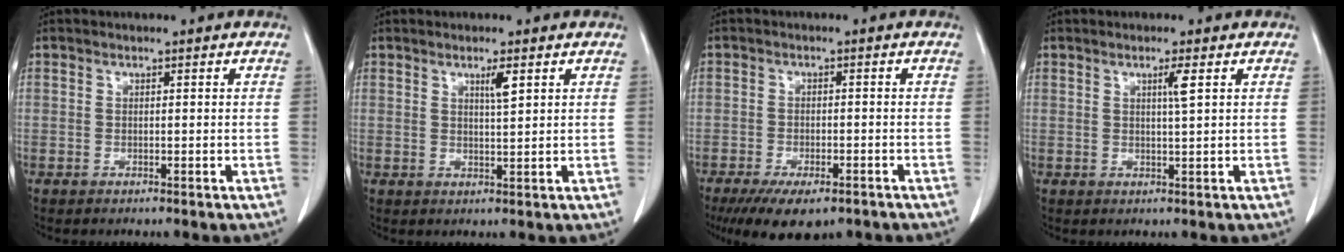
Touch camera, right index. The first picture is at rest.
{"total": 2.4, "force": [1.3, 0.0, 2.1], "torque": [-0.040, -0.004, 0.023]}
{"total": 9.4, "force": [-6.6, 3.6, 5.6], "torque": [-0.085, -0.010, -0.099]}
{"total": 2.0, "force": [0.8, -0.4, 1.8], "torque": [-0.035, -0.004, 0.015]}